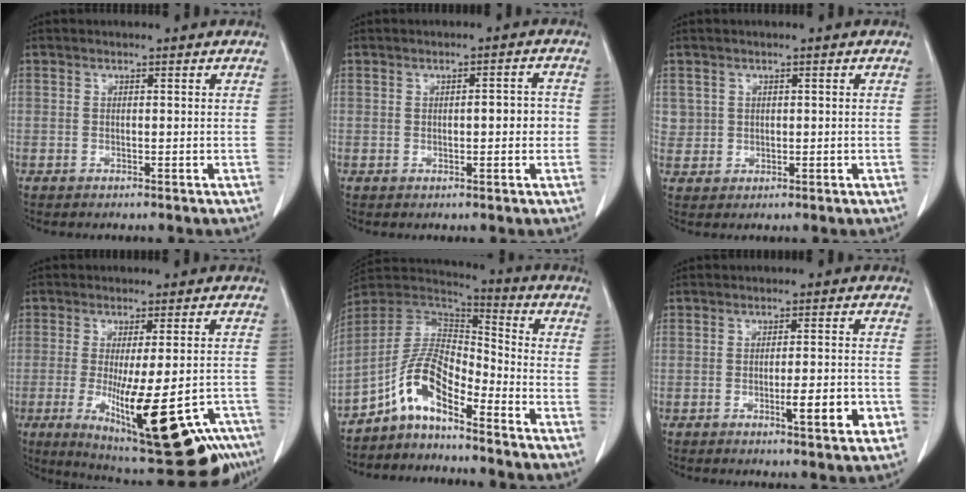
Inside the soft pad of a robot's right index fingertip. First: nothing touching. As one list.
[{"total": 3.5, "force": [-0.1, 1.1, 3.3], "torque": [-0.048, 0.006, 0.000]}, {"total": 2.4, "force": [0.8, 2.3, 0.2], "torque": [0.008, 0.001, 0.015]}, {"total": 22.3, "force": [-11.3, 5.2, 18.5], "torque": [-0.211, -0.025, -0.150]}, {"total": 9.4, "force": [-6.0, 3.3, 6.4], "torque": [-0.137, 0.026, -0.120]}, {"total": 6.2, "force": [-2.1, 0.7, 5.8], "torque": [-0.082, -0.005, -0.026]}]